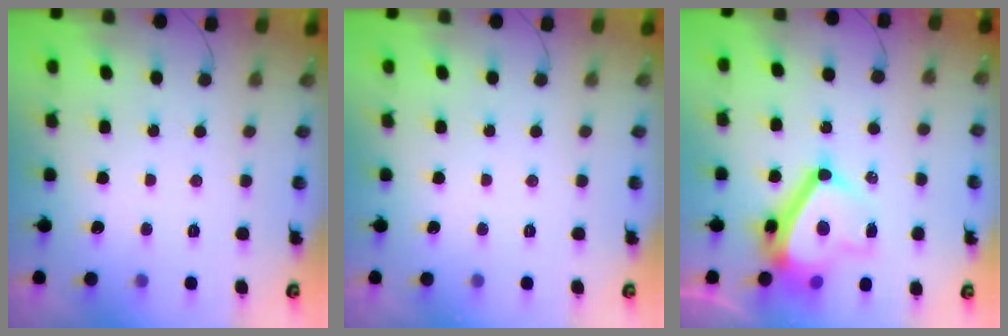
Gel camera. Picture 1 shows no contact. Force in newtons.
{"total": 0.0}
{"total": 13.0, "press": 12.7, "slide": 2.8}